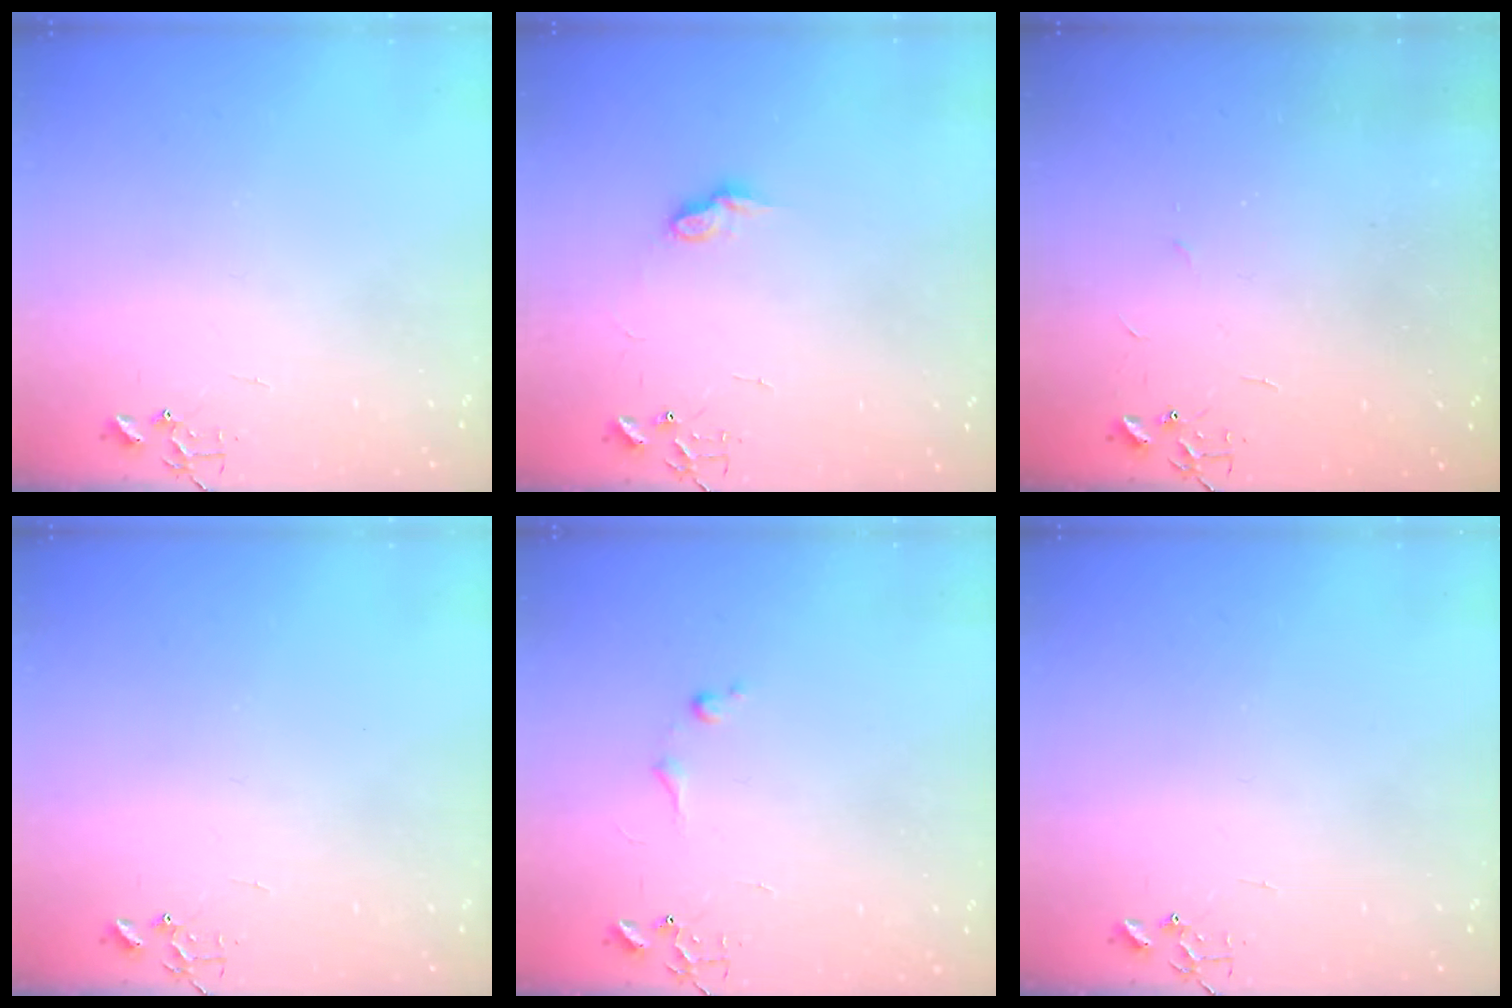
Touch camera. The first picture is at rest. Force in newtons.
{"total": 7.2, "press": 7.2, "slide": 0.2}
{"total": 2.2, "press": 2.2, "slide": 0.3}
{"total": 0.0}
{"total": 7.4, "press": 7.4, "slide": 0.9}
{"total": 0.0}